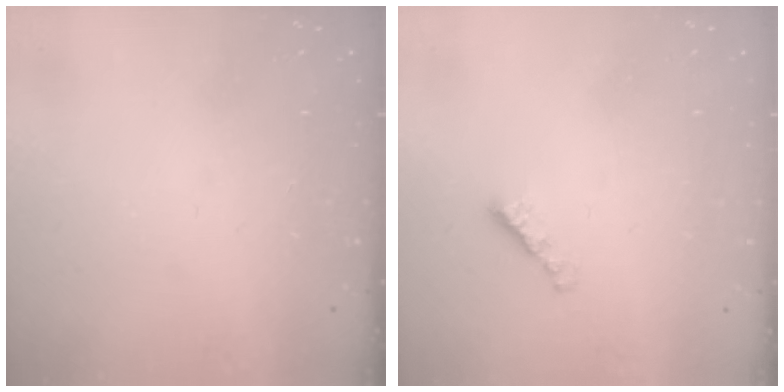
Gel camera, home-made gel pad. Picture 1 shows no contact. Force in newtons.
{"total": 2.4, "press": 2.4, "slide": 0.4}